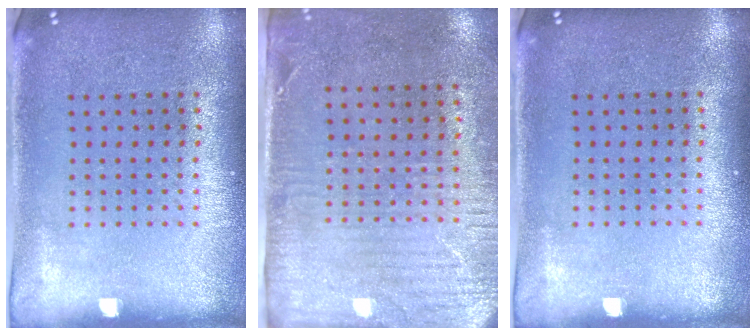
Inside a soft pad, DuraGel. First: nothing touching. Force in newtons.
{"total": 3.0, "press": 2.4, "slide": 1.7}
{"total": 0.0}